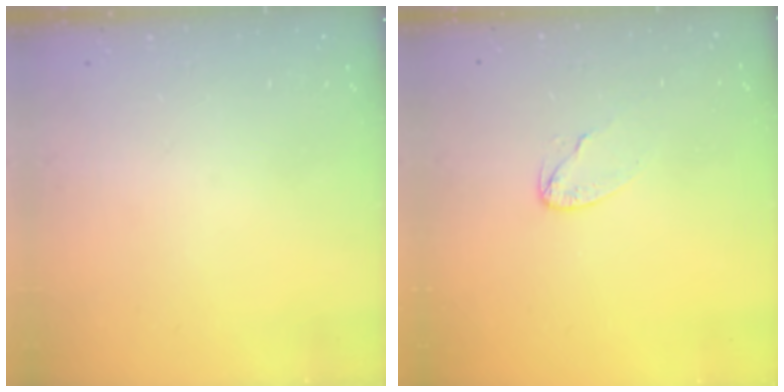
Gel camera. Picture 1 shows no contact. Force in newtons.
{"total": 4.6, "press": 4.6, "slide": 0.4}